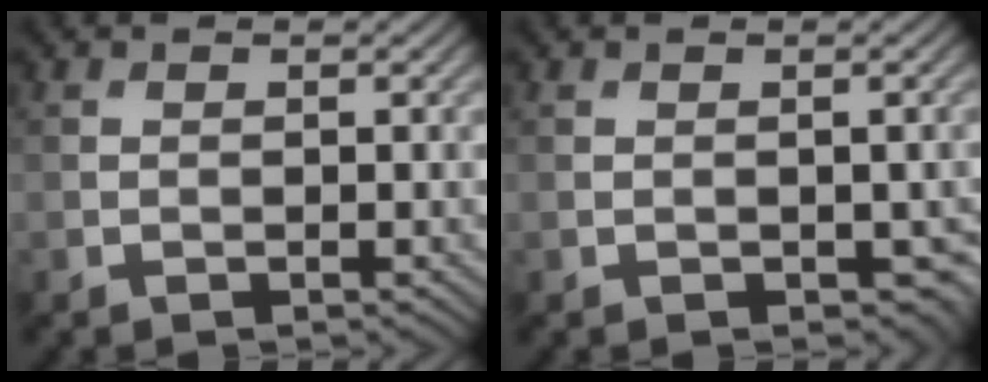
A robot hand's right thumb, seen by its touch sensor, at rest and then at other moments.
{"total": 2.2, "force": [-0.5, 1.4, 1.6], "torque": [-0.024, -0.012, 0.002]}